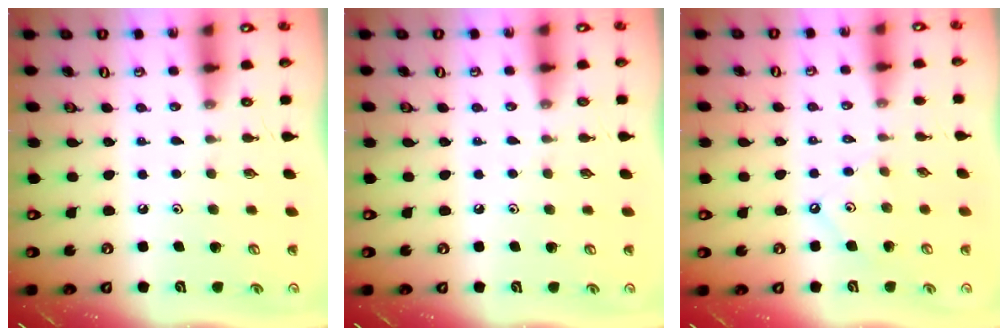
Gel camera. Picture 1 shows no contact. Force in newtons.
{"total": 2.6, "press": 2.6, "slide": 0.4}
{"total": 2.5, "press": 2.5, "slide": 0.4}